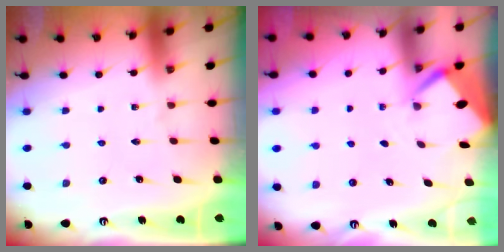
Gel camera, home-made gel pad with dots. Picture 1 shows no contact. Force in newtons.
{"total": 2.6, "press": 2.6, "slide": 0.3}